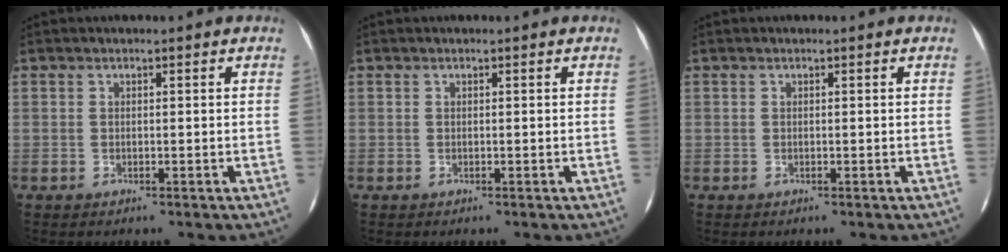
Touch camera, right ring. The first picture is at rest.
{"total": 0.0}
{"total": 0.0}